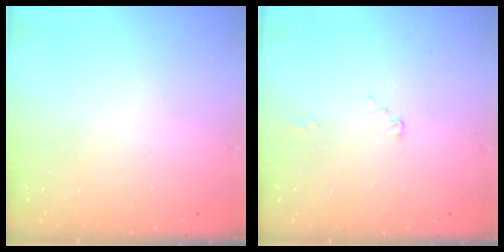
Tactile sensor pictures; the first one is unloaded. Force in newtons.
{"total": 2.4, "press": 2.4, "slide": 0.3}